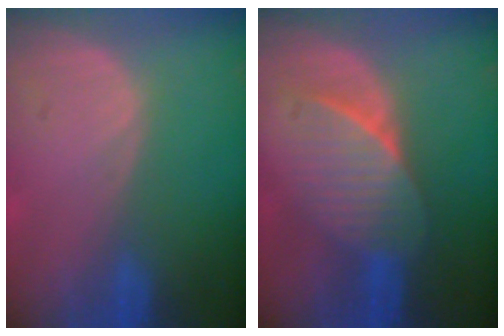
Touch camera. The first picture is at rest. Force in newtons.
{"total": 7.7, "press": 6.8, "slide": 3.5}